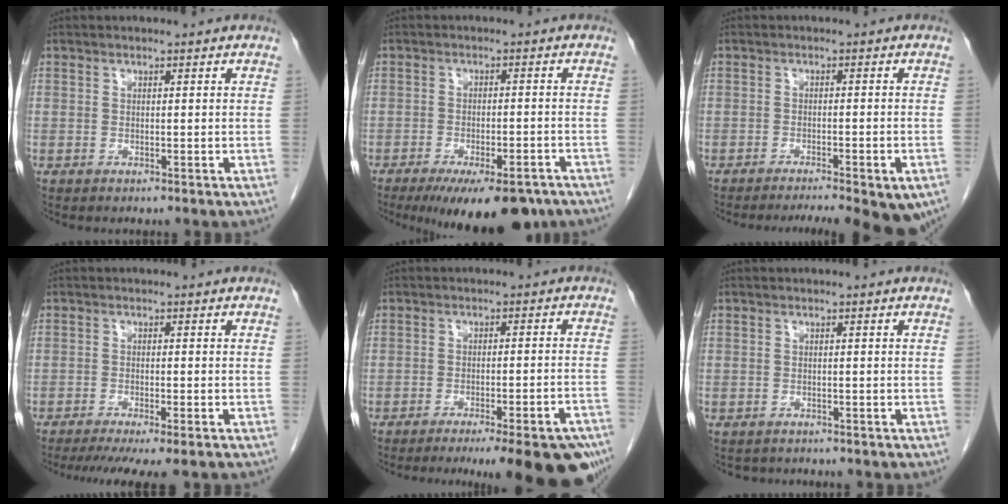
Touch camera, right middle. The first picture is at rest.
{"total": 13.3, "force": [-10.0, 4.0, 7.8], "torque": [-0.096, -0.013, -0.140]}
{"total": 12.2, "force": [-9.2, 2.4, 7.7], "torque": [-0.095, -0.010, -0.117]}
{"total": 9.8, "force": [-8.0, 0.7, 5.5], "torque": [-0.068, -0.016, -0.116]}
{"total": 16.9, "force": [-13.6, 1.4, 10.0], "torque": [-0.071, -0.011, -0.174]}
{"total": 2.7, "force": [-2.4, 1.1, 0.2], "torque": [-0.006, -0.002, -0.031]}